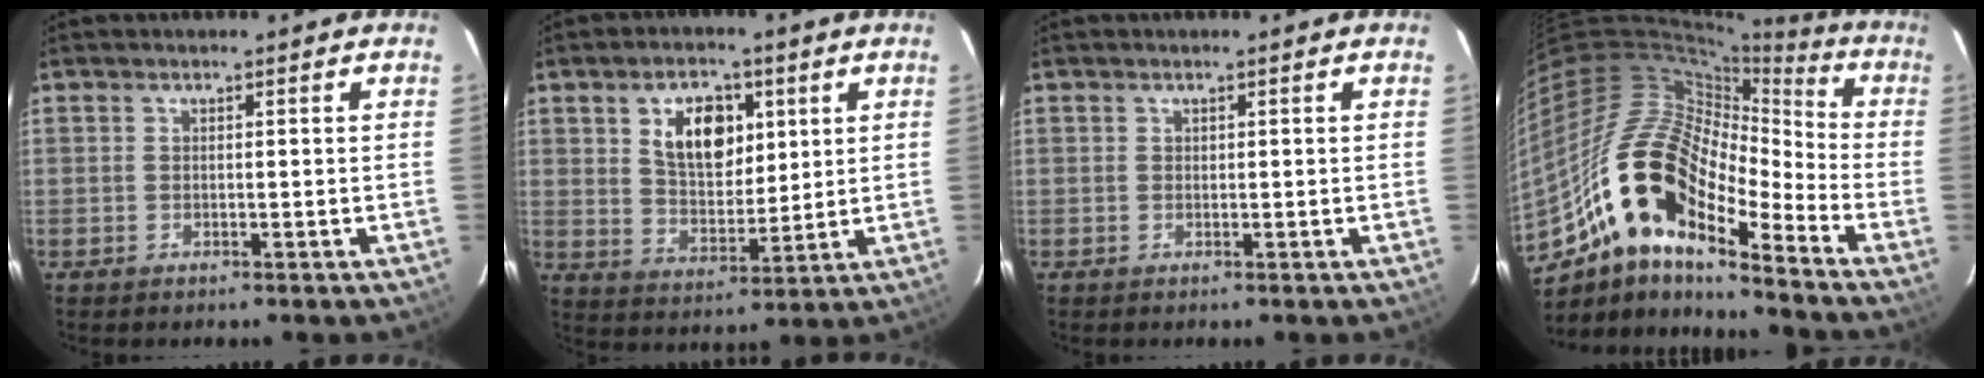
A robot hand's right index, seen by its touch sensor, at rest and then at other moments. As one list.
[{"total": 10.5, "force": [3.9, 6.2, 7.5], "torque": [-0.129, 0.012, 0.075]}, {"total": 0.0}, {"total": 20.1, "force": [-11.8, 7.8, 14.3], "torque": [-0.251, -0.010, -0.240]}]